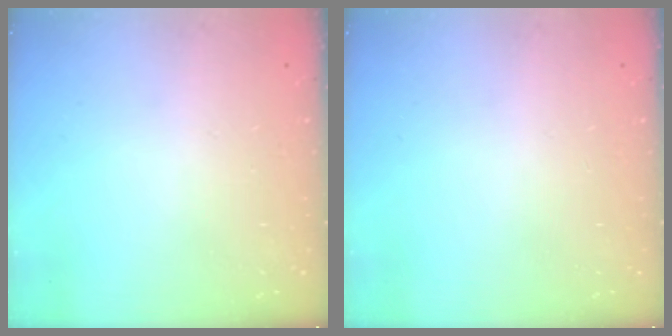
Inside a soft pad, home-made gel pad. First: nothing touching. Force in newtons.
{"total": 0.0}